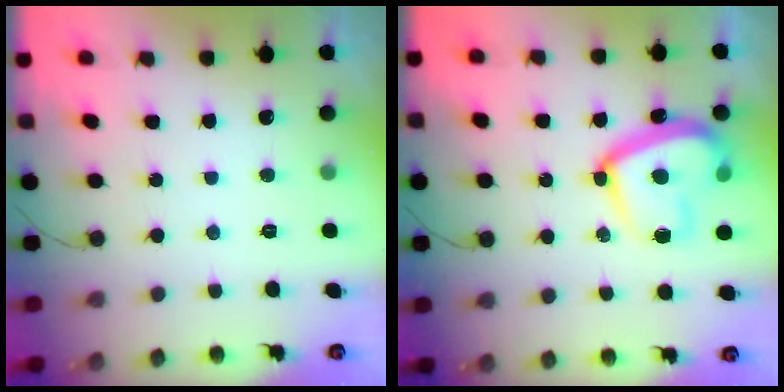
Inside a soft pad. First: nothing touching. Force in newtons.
{"total": 17.6, "press": 17.6, "slide": 1.6}